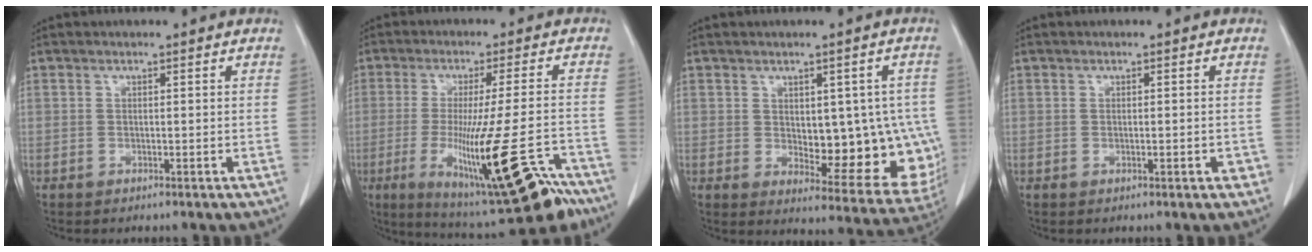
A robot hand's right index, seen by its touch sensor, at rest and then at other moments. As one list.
[{"total": 21.1, "force": [-11.3, 2.3, 17.7], "torque": [-0.242, -0.027, -0.167]}, {"total": 14.1, "force": [-0.5, 6.7, 12.4], "torque": [-0.132, 0.002, 0.015]}, {"total": 1.8, "force": [-0.5, 0.5, 1.6], "torque": [-0.025, 0.000, -0.003]}]